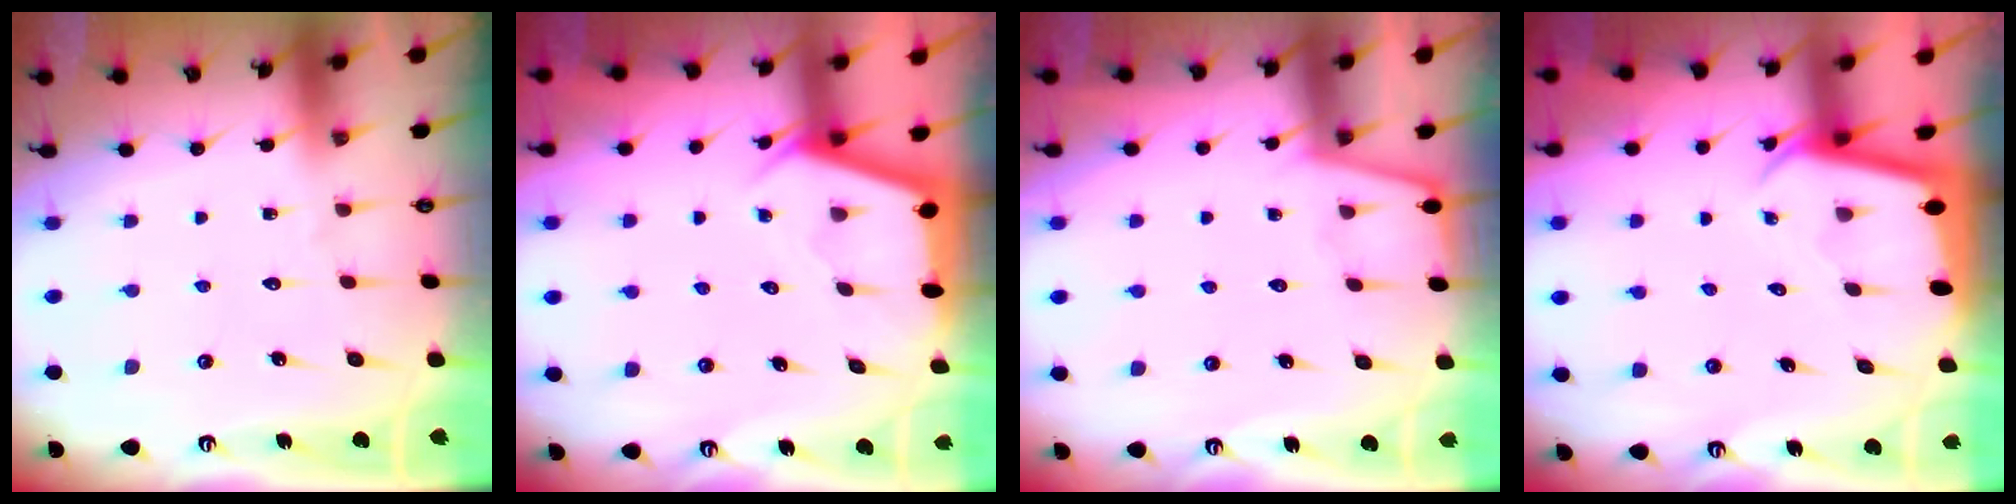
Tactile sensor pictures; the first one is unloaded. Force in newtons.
{"total": 2.9, "press": 2.9, "slide": 0.3}
{"total": 1.7, "press": 1.6, "slide": 0.3}
{"total": 2.0, "press": 2.0, "slide": 0.0}